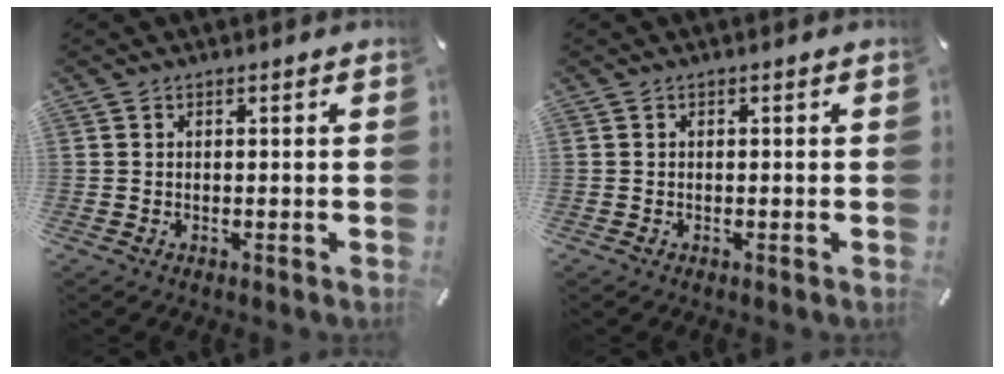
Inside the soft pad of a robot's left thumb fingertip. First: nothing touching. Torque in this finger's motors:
{"motor_torque": [0.04, -0.10, 0.04, -0.05, -0.03]}